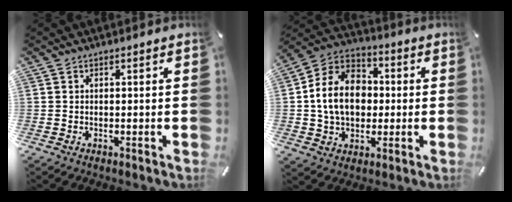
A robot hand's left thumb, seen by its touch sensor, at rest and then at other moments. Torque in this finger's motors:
{"motor_torque": [1.94, 3.04, 0.51, 0.04, 0.20]}